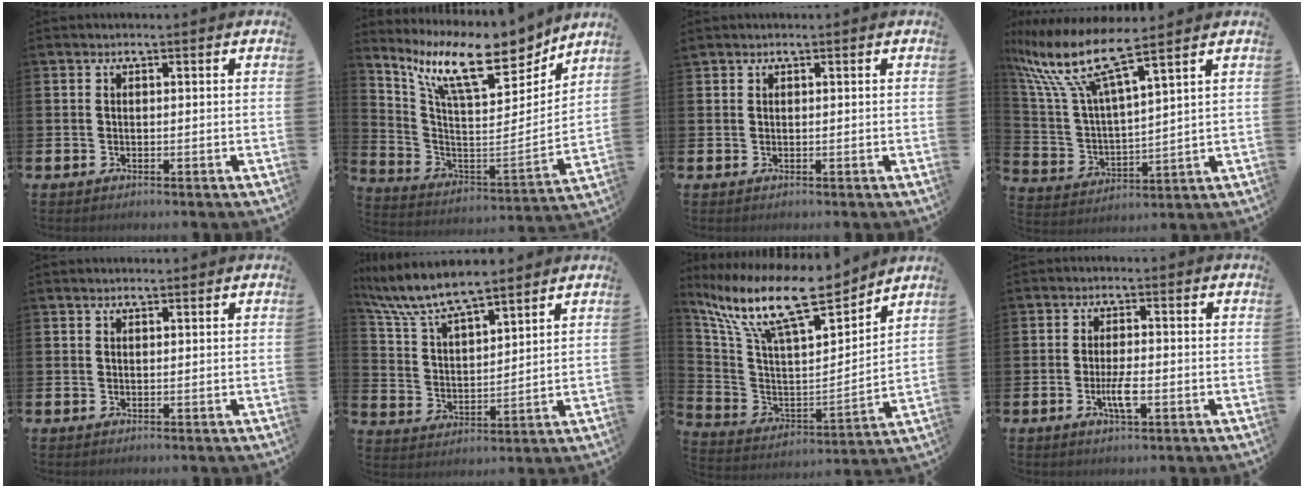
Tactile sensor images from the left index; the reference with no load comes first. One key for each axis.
{"total": 13.2, "fx": 10.5, "fy": 3.4, "fz": 7.4, "tx": -0.167, "ty": -0.065, "tz": 0.175}
{"total": 0.6, "fx": 0.6, "fy": 0.2, "fz": -0.1, "tx": 0.005, "ty": 0.000, "tz": 0.011}
{"total": 9.8, "fx": 8.4, "fy": 1.1, "fz": 4.9, "tx": -0.134, "ty": -0.046, "tz": 0.139}
{"total": 1.0, "fx": 0.9, "fy": 0.1, "fz": 0.3, "tx": 0.009, "ty": -0.004, "tz": 0.013}
{"total": 8.1, "fx": 7.5, "fy": 1.4, "fz": 2.5, "tx": -0.082, "ty": -0.041, "tz": 0.135}
{"total": 13.2, "fx": 10.9, "fy": 2.8, "fz": 6.9, "tx": -0.171, "ty": -0.070, "tz": 0.187}
{"total": 3.4, "fx": -0.9, "fy": 1.0, "fz": 3.1, "tx": -0.048, "ty": 0.000, "tz": -0.019}